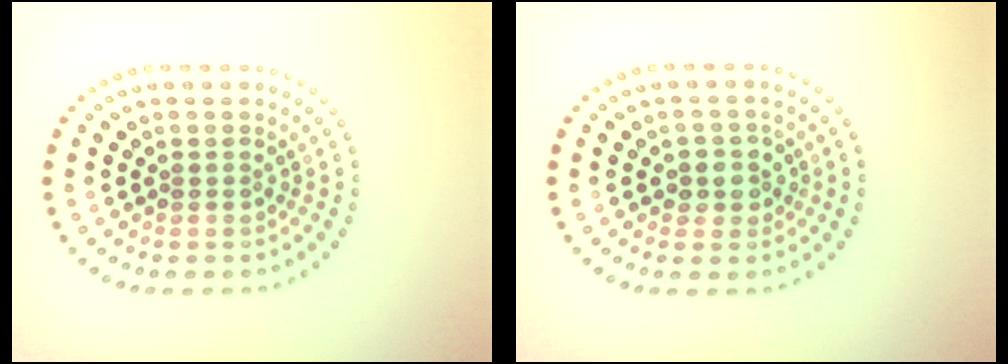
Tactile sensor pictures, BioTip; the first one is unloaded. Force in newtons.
{"total": 2.1, "press": 1.9, "slide": 1.0}